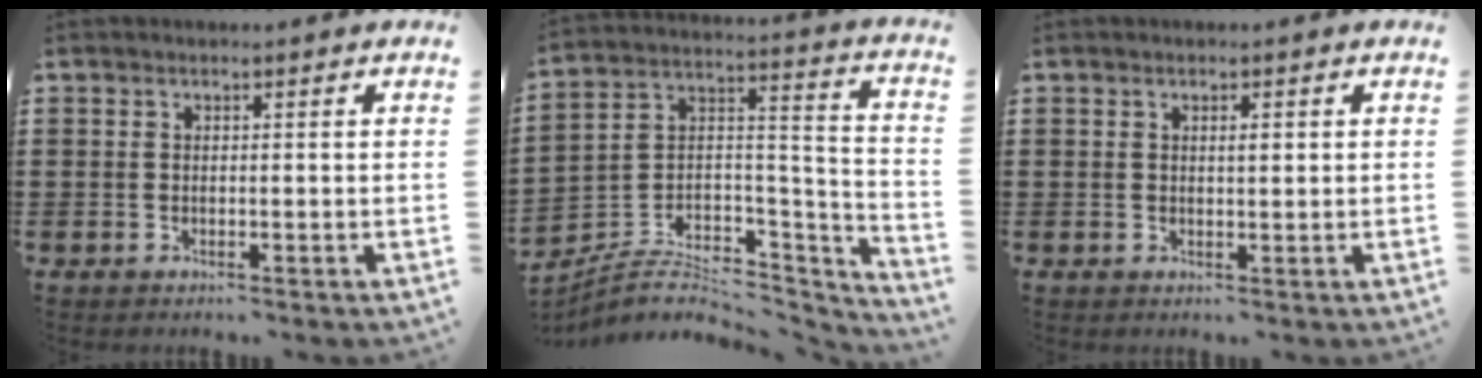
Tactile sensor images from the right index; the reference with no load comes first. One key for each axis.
{"total": 5.8, "fx": -4.3, "fy": 3.1, "fz": 2.4, "tx": -0.051, "ty": 0.000, "tz": -0.084}
{"total": 1.6, "fx": 0.4, "fy": 0.4, "fz": 1.5, "tx": -0.028, "ty": 0.005, "tz": 0.004}